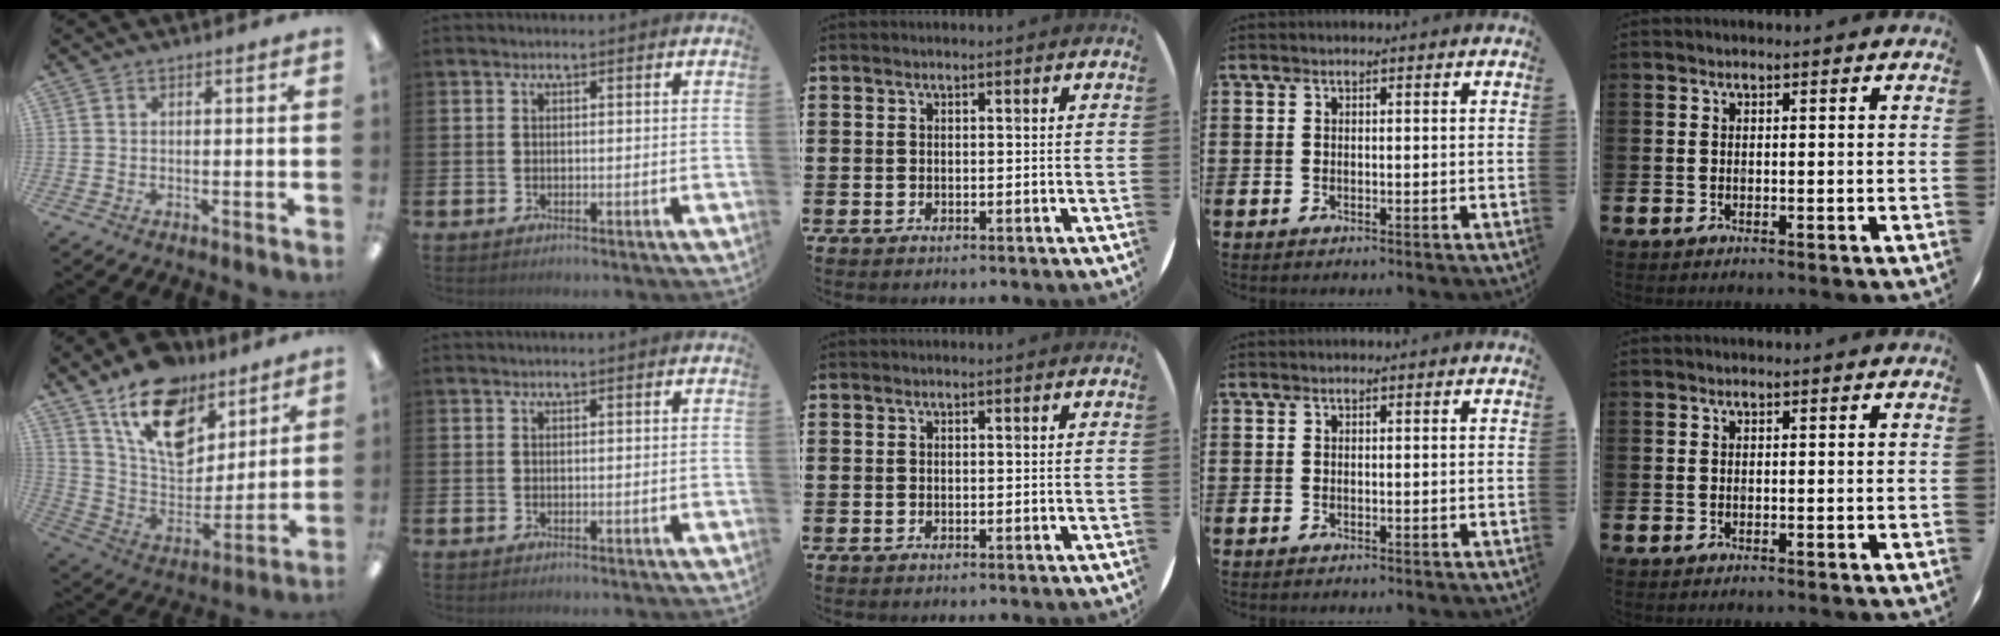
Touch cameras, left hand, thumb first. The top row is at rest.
{"thumb": {"total": 18.4, "force": [12.1, 10.3, 9.3], "torque": [-0.167, -0.065, 0.218]}}